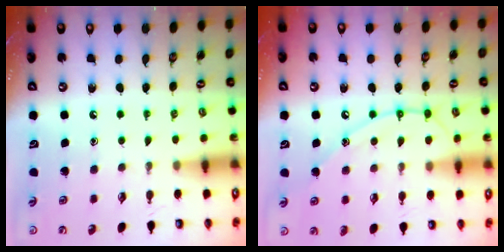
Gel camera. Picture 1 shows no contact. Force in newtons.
{"total": 12.4, "press": 12.3, "slide": 1.1}